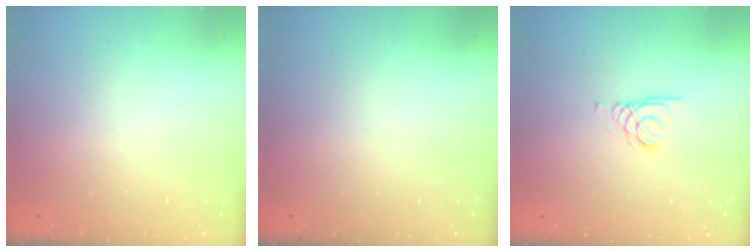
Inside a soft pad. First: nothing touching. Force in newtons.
{"total": 0.0}
{"total": 1.5, "press": 1.4, "slide": 0.1}